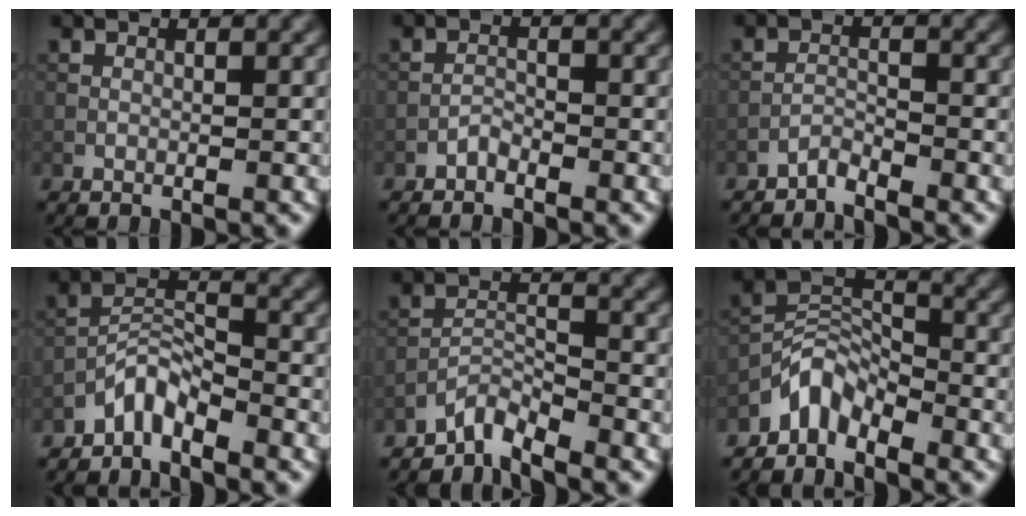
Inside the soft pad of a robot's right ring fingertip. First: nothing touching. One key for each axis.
{"total": 0.9, "fx": -0.8, "fy": 0.3, "fz": 0.2, "tx": -0.003, "ty": 0.004, "tz": -0.018}
{"total": 1.4, "fx": -1.4, "fy": 0.1, "fz": 0.1, "tx": 0.000, "ty": 0.007, "tz": -0.029}
{"total": 3.0, "fx": -2.5, "fy": 0.9, "fz": 1.4, "tx": -0.022, "ty": 0.015, "tz": -0.054}
{"total": 2.8, "fx": -2.7, "fy": 0.4, "fz": 0.8, "tx": -0.011, "ty": 0.006, "tz": -0.059}
{"total": 3.7, "fx": -3.0, "fy": 1.7, "fz": 1.2, "tx": -0.017, "ty": 0.013, "tz": -0.068}